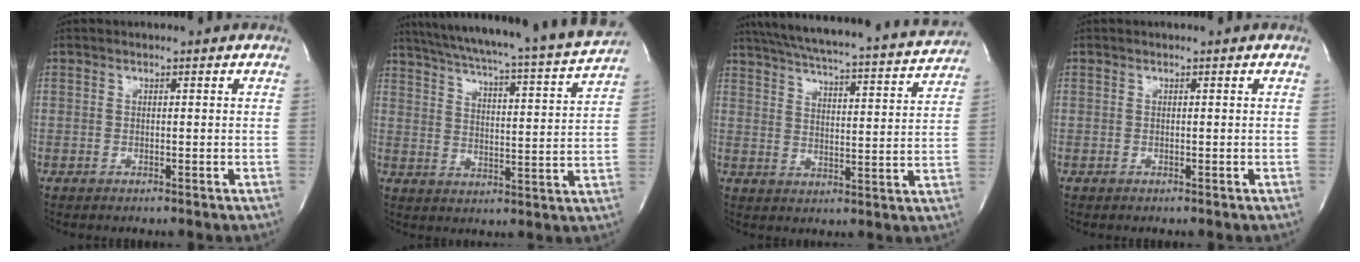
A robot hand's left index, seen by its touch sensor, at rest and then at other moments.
{"total": 22.5, "force": [20.5, -0.5, 9.1], "torque": [-0.152, -0.044, 0.274]}
{"total": 23.3, "force": [21.1, 2.0, 9.7], "torque": [-0.162, -0.018, 0.277]}
{"total": 0.0}